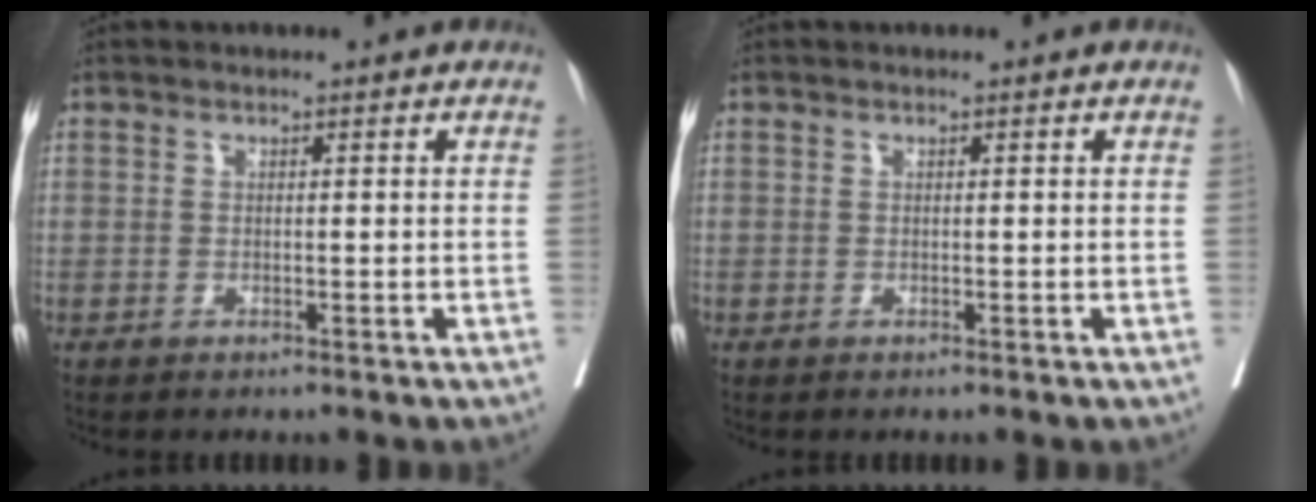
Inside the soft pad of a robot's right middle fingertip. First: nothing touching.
{"total": 0.0}